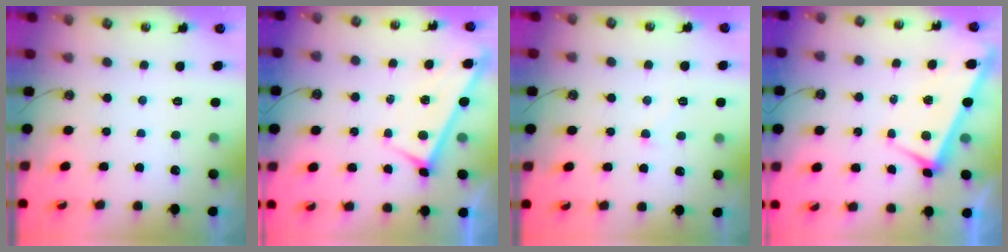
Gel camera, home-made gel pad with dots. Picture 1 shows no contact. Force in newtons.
{"total": 3.3, "press": 3.3, "slide": 0.3}
{"total": 2.4, "press": 2.4, "slide": 0.4}
{"total": 4.6, "press": 4.6, "slide": 0.2}